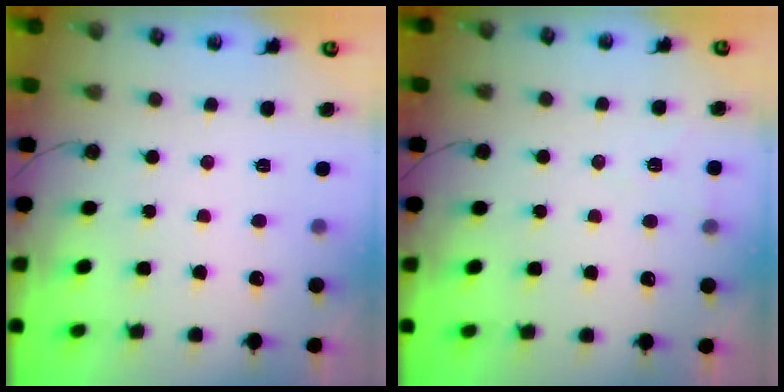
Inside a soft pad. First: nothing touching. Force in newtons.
{"total": 5.4, "press": 3.2, "slide": 4.3}